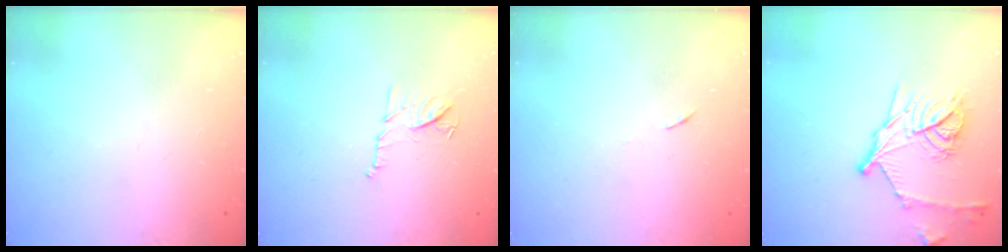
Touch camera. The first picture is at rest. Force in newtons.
{"total": 9.1, "press": 9.1, "slide": 0.2}
{"total": 3.7, "press": 3.6, "slide": 0.7}
{"total": 16.4, "press": 16.3, "slide": 1.0}